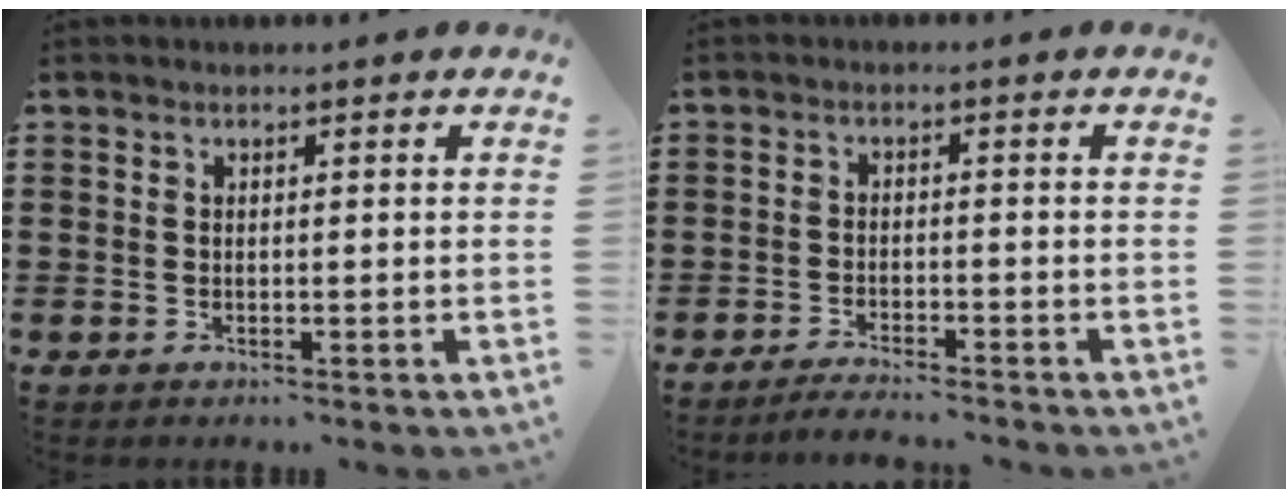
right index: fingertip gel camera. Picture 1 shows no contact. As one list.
[{"total": 2.4, "force": [-2.3, -0.1, 0.3], "torque": [-0.009, 0.002, -0.048]}]